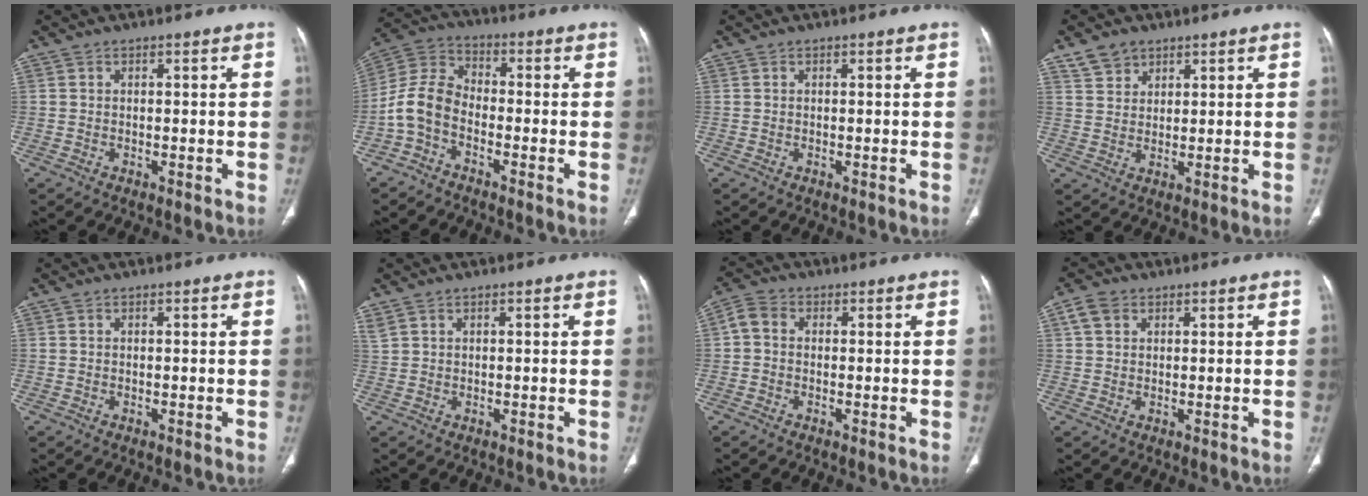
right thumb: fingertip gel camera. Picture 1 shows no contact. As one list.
[{"total": 7.7, "force": [-3.2, 4.8, 5.1], "torque": [-0.102, 0.039, -0.081]}, {"total": 0.0}, {"total": 4.5, "force": [3.1, 3.0, 1.2], "torque": [-0.005, -0.013, 0.063]}, {"total": 0.0}, {"total": 1.4, "force": [1.1, 0.6, 0.6], "torque": [-0.013, 0.008, 0.029]}, {"total": 3.4, "force": [0.1, 2.7, 2.1], "torque": [-0.038, 0.010, -0.009]}, {"total": 3.6, "force": [1.6, 2.7, 1.8], "torque": [-0.029, 0.005, 0.033]}]